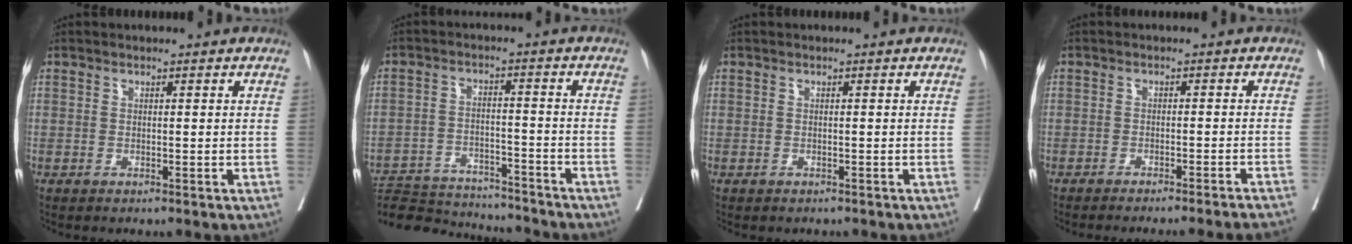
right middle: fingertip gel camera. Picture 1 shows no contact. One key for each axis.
{"total": 18.1, "fx": -17.0, "fy": 2.9, "fz": 5.4, "tx": -0.114, "ty": -0.007, "tz": -0.250}
{"total": 0.8, "fx": -0.6, "fy": 0.5, "fz": 0.0, "tx": -0.008, "ty": 0.003, "tz": -0.011}
{"total": 12.6, "fx": -11.7, "fy": -1.6, "fz": 4.3, "tx": -0.030, "ty": -0.027, "tz": -0.139}